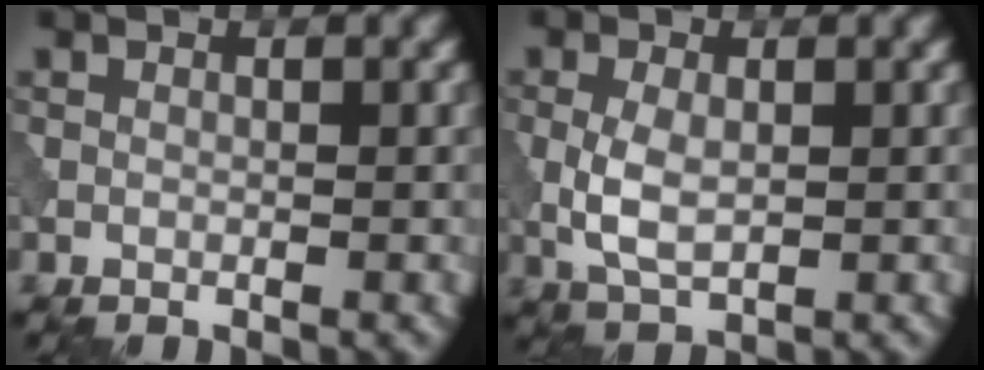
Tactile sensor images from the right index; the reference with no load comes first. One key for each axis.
{"total": 3.4, "fx": -0.1, "fy": 1.9, "fz": 2.8, "tx": -0.064, "ty": -0.001, "tz": 0.001}